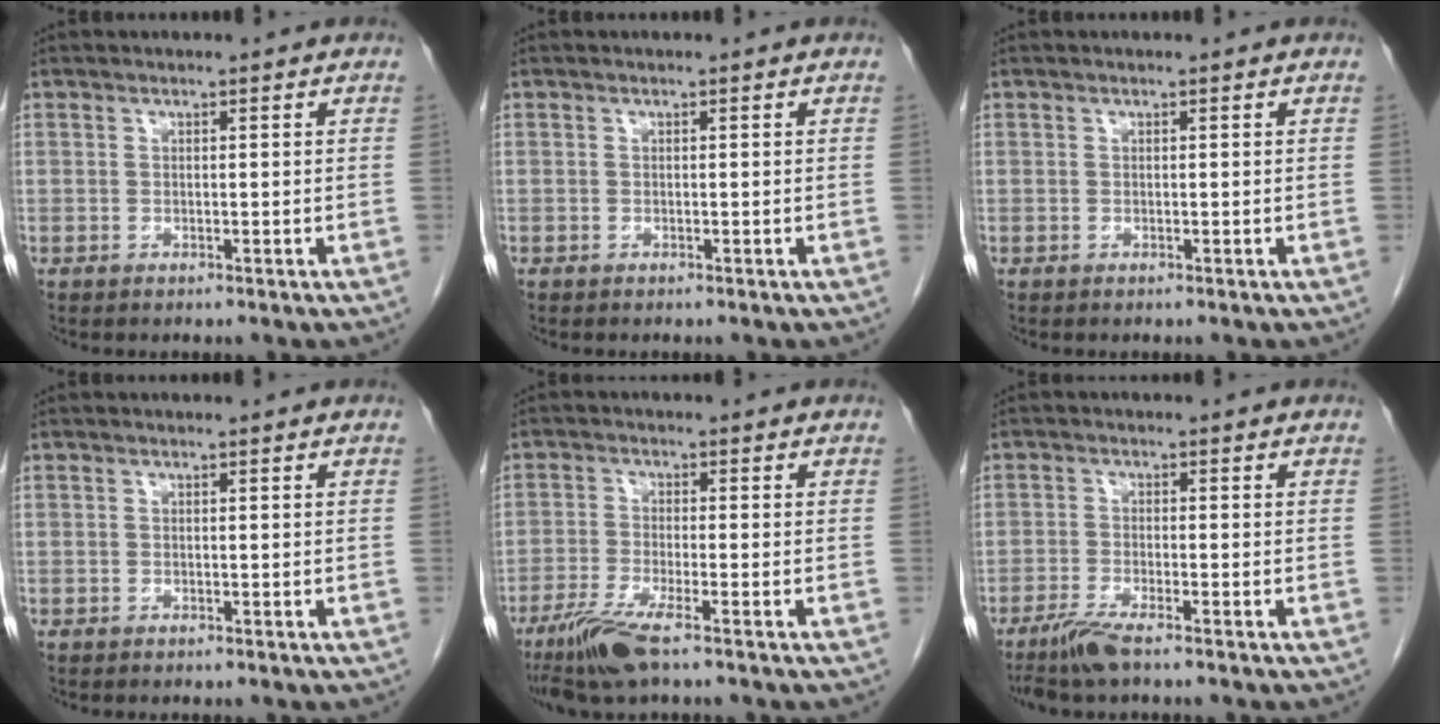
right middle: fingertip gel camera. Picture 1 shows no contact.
{"total": 0.0}
{"total": 0.0}
{"total": 0.0}
{"total": 6.4, "force": [-4.3, 0.3, 4.7], "torque": [-0.099, -0.020, -0.085]}
{"total": 4.1, "force": [-3.1, 0.0, 2.6], "torque": [-0.059, -0.011, -0.064]}